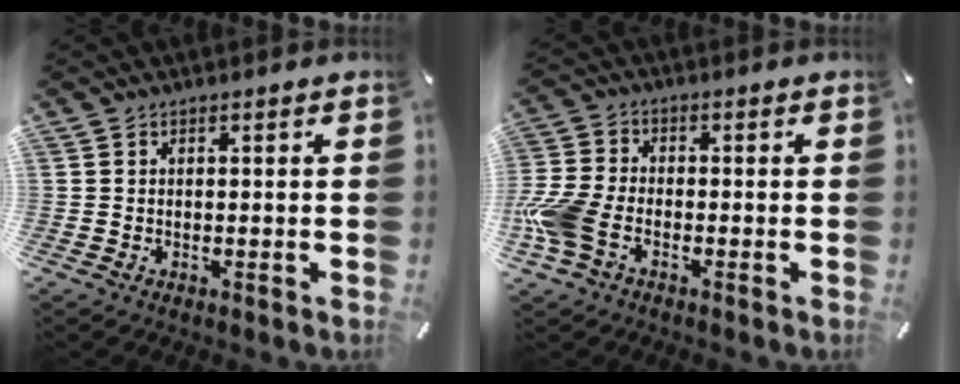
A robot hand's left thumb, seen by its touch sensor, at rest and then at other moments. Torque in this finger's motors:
{"motor_torque": [0.25, 0.33, 0.73, -0.10, 0.19]}